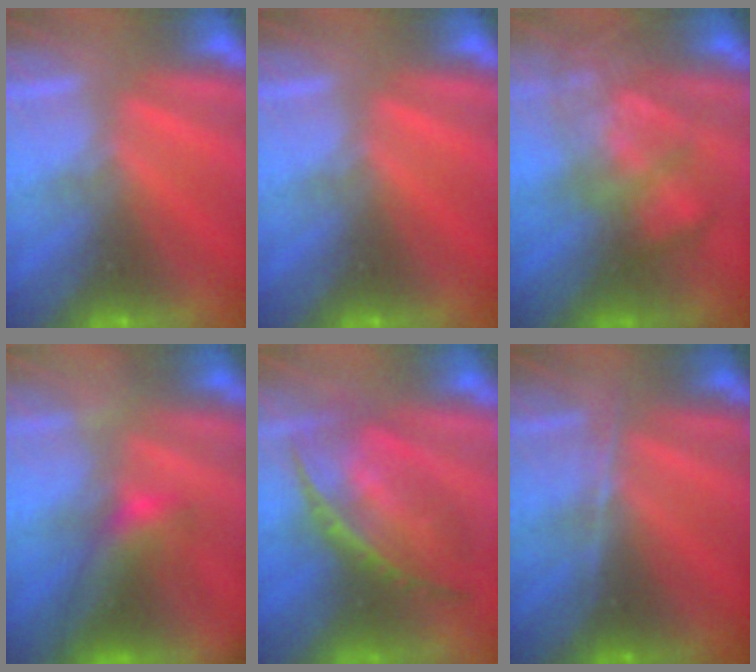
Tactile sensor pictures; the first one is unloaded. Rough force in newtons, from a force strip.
{"total": 0.0}
{"total": 3.9}
{"total": 8.5}
{"total": 6.8}
{"total": 2.9}